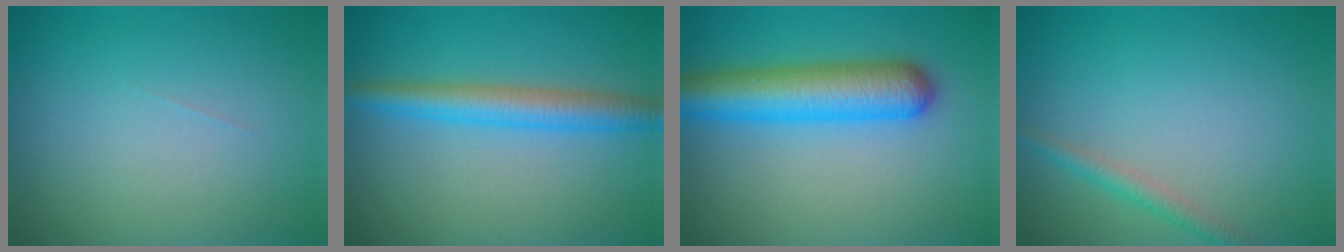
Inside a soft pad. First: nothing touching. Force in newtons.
{"total": 4.0, "press": 4.0, "slide": 0.1}
{"total": 6.9, "press": 6.9, "slide": 0.2}
{"total": 1.6, "press": 1.6, "slide": 0.1}